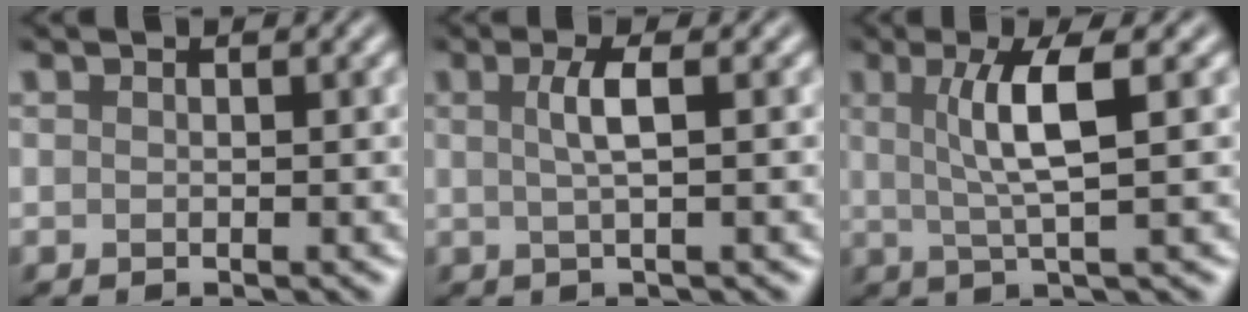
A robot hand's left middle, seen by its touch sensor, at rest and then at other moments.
{"total": 2.5, "force": [0.4, 0.6, 2.4], "torque": [-0.043, 0.004, 0.004]}
{"total": 4.7, "force": [1.0, 0.8, 4.5], "torque": [-0.082, 0.002, 0.020]}